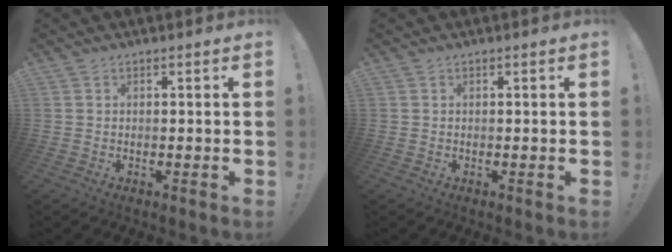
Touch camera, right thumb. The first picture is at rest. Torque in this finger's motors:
{"motor_torque": [0.00, 0.00, -0.01, -0.02, 0.00]}